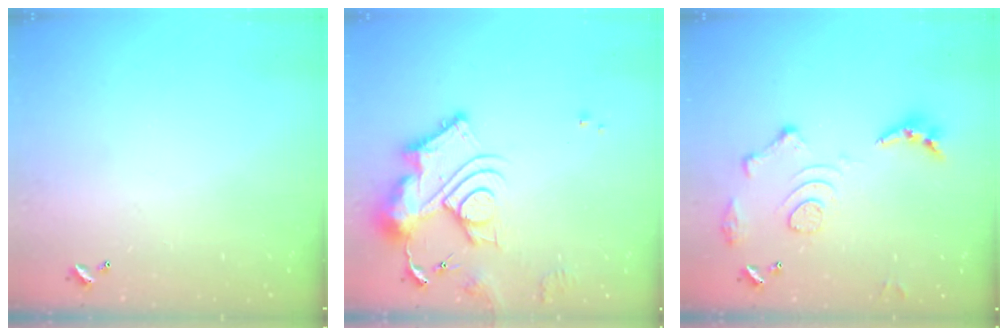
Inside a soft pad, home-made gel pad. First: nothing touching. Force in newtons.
{"total": 14.0, "press": 13.9, "slide": 1.0}
{"total": 13.7, "press": 13.6, "slide": 1.4}